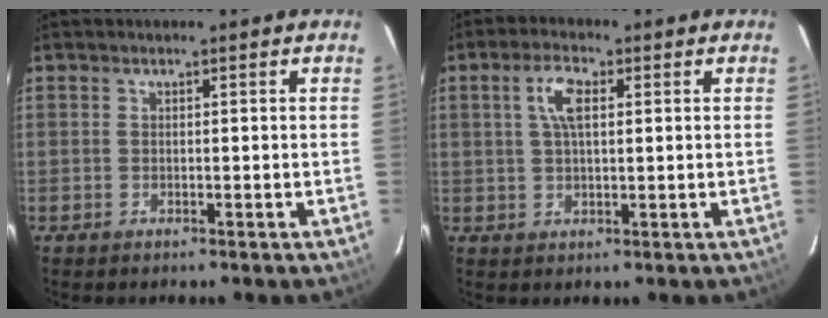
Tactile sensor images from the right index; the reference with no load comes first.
{"total": 5.1, "force": [1.5, 2.1, 4.4], "torque": [-0.085, 0.011, 0.028]}